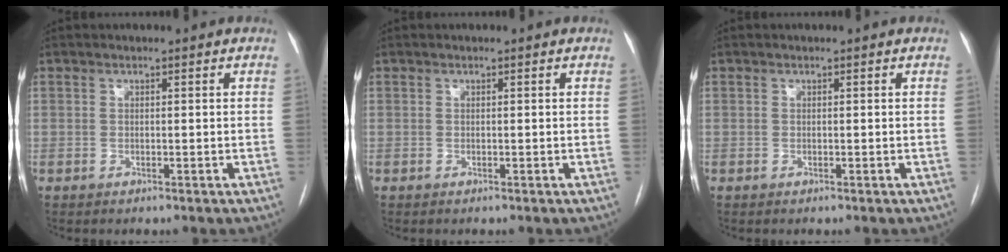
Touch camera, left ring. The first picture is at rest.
{"total": 0.0}
{"total": 0.0}